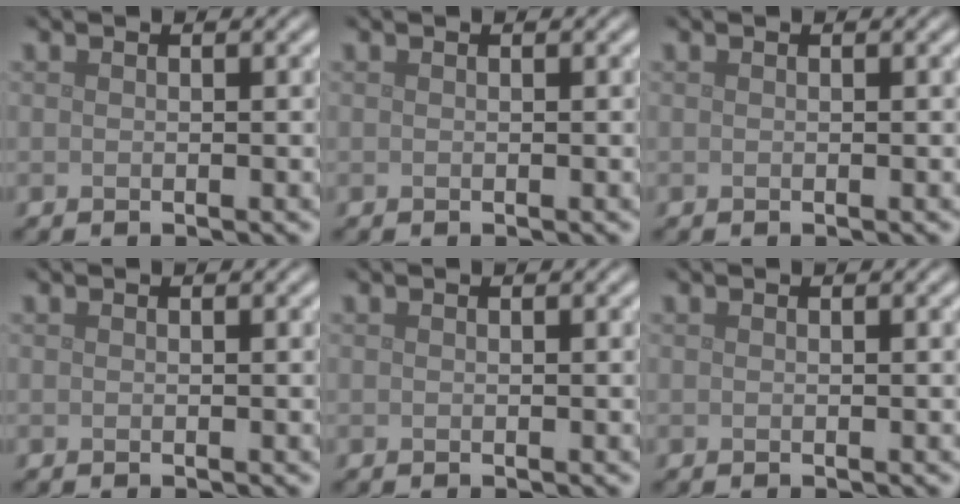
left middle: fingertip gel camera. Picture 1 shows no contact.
{"total": 0.0}
{"total": 0.0}
{"total": 0.0}
{"total": 0.0}
{"total": 0.0}